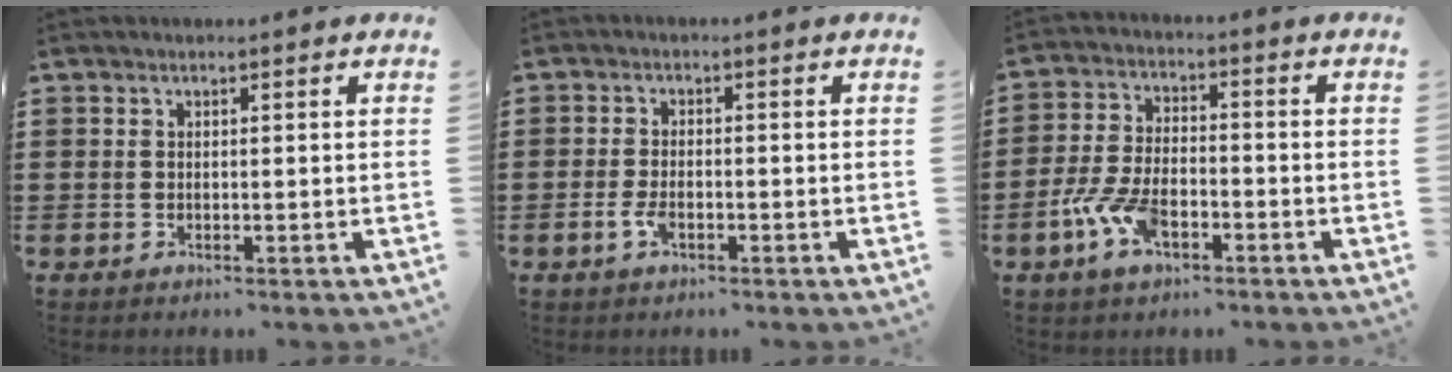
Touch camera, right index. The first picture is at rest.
{"total": 2.7, "force": [-1.1, 1.0, 2.3], "torque": [-0.057, -0.009, -0.021]}
{"total": 7.5, "force": [-3.4, 3.5, 5.8], "torque": [-0.142, -0.006, -0.067]}